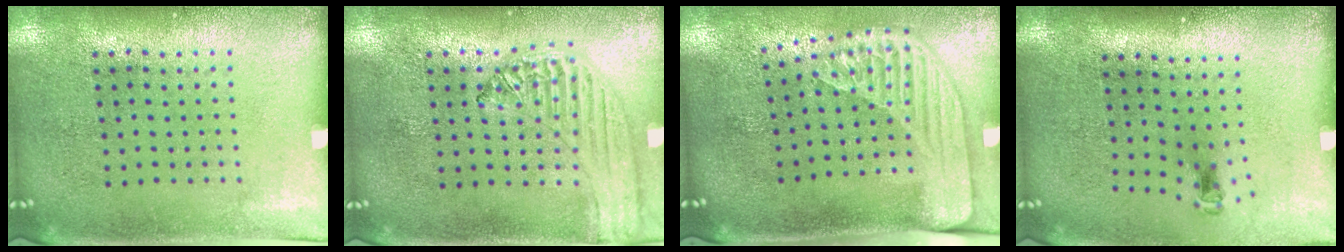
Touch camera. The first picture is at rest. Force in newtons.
{"total": 1.3, "press": 1.3, "slide": 0.1}
{"total": 2.3, "press": 1.8, "slide": 1.5}
{"total": 0.7, "press": 0.4, "slide": 0.6}